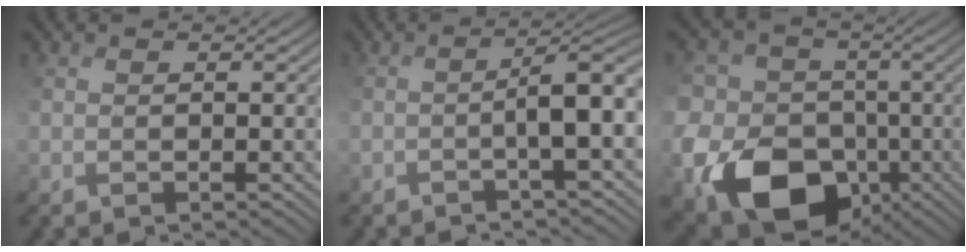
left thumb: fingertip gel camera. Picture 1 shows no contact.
{"total": 5.6, "force": [-1.1, 0.3, 5.5], "torque": [-0.073, 0.014, -0.023]}
{"total": 15.8, "force": [-5.6, 12.4, 8.0], "torque": [-0.202, -0.037, -0.091]}